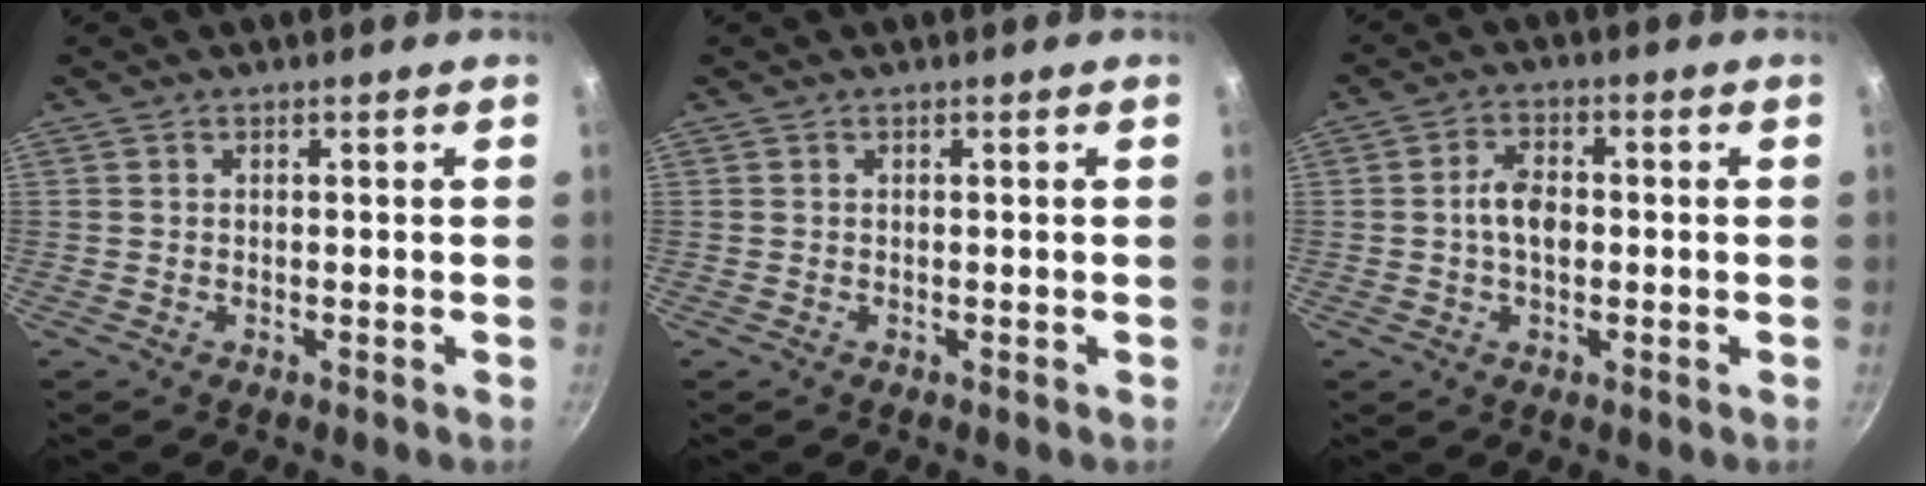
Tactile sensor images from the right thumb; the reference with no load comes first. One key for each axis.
{"total": 0.0}
{"total": 5.3, "fx": -0.3, "fy": 3.3, "fz": 4.2, "tx": -0.068, "ty": 0.015, "tz": -0.011}